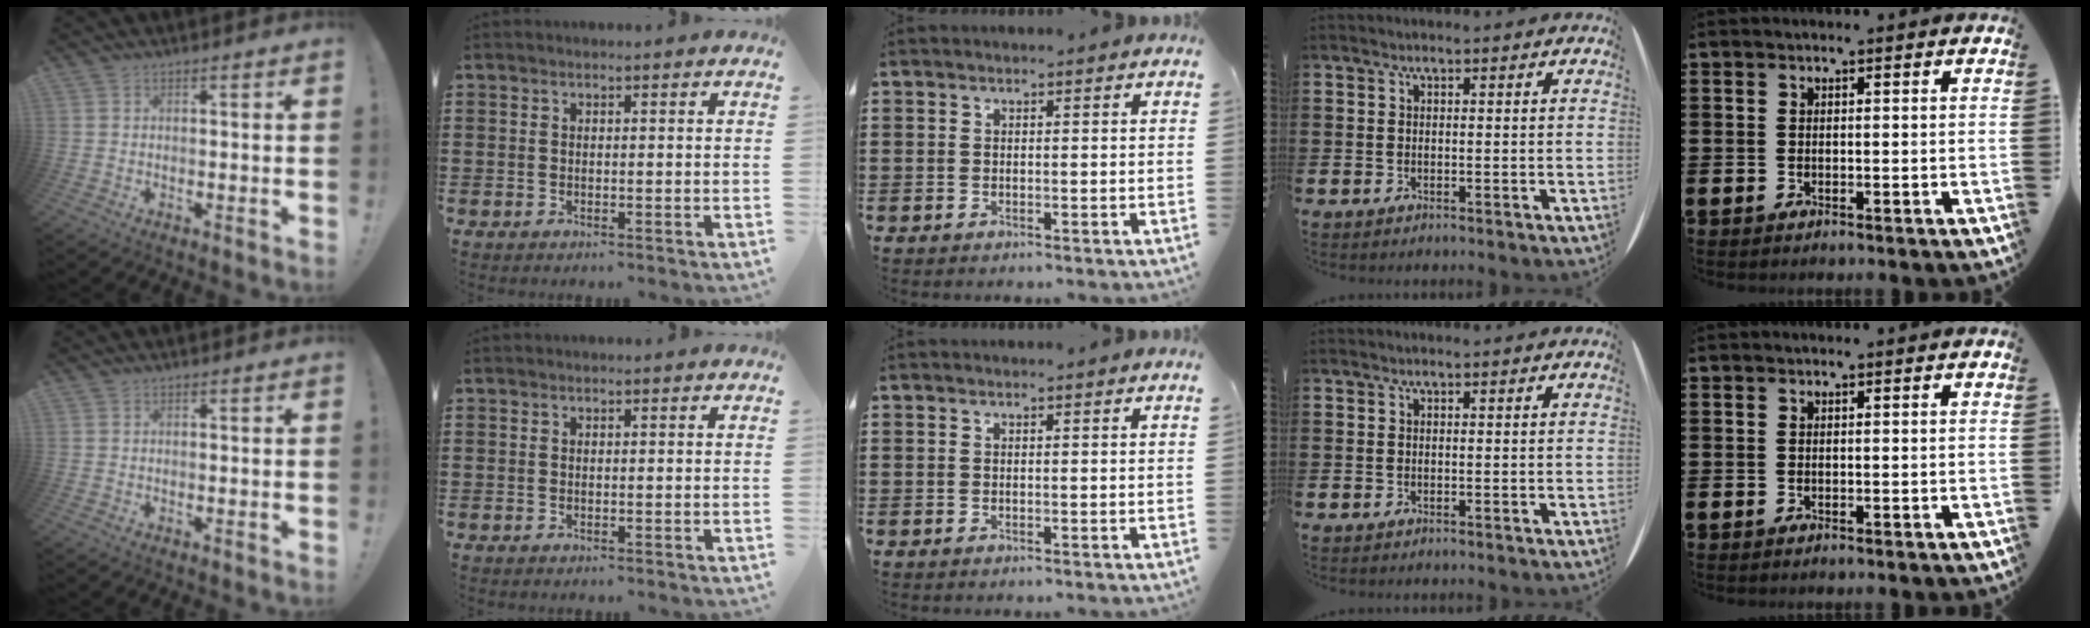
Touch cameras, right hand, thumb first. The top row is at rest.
{}